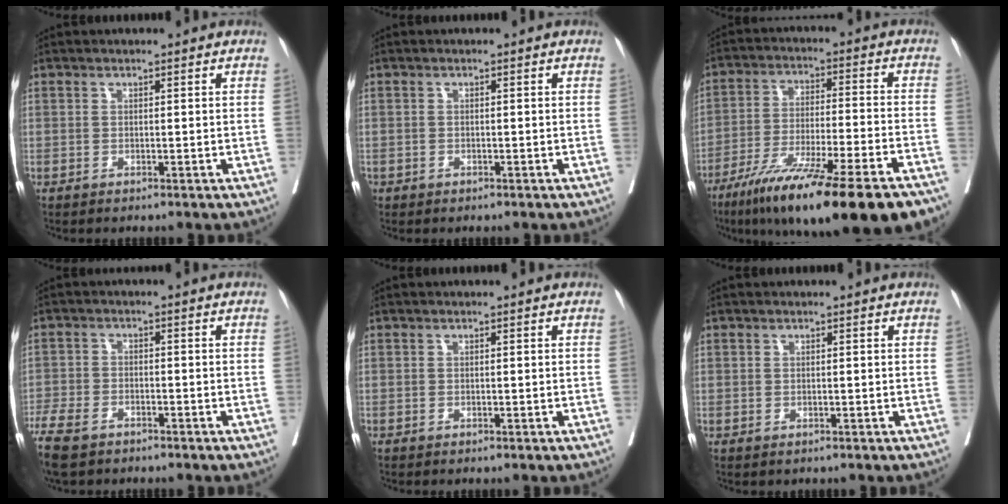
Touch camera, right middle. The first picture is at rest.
{"total": 0.7, "force": [-0.3, 0.6, 0.0], "torque": [-0.004, 0.005, -0.006]}
{"total": 24.5, "force": [-17.5, 2.0, 17.0], "torque": [-0.216, -0.036, -0.279]}
{"total": 11.7, "force": [-10.2, 4.9, 2.9], "torque": [-0.070, 0.002, -0.179]}
{"total": 0.0}
{"total": 0.9, "force": [0.1, 0.9, 0.0], "torque": [0.009, 0.005, -0.002]}